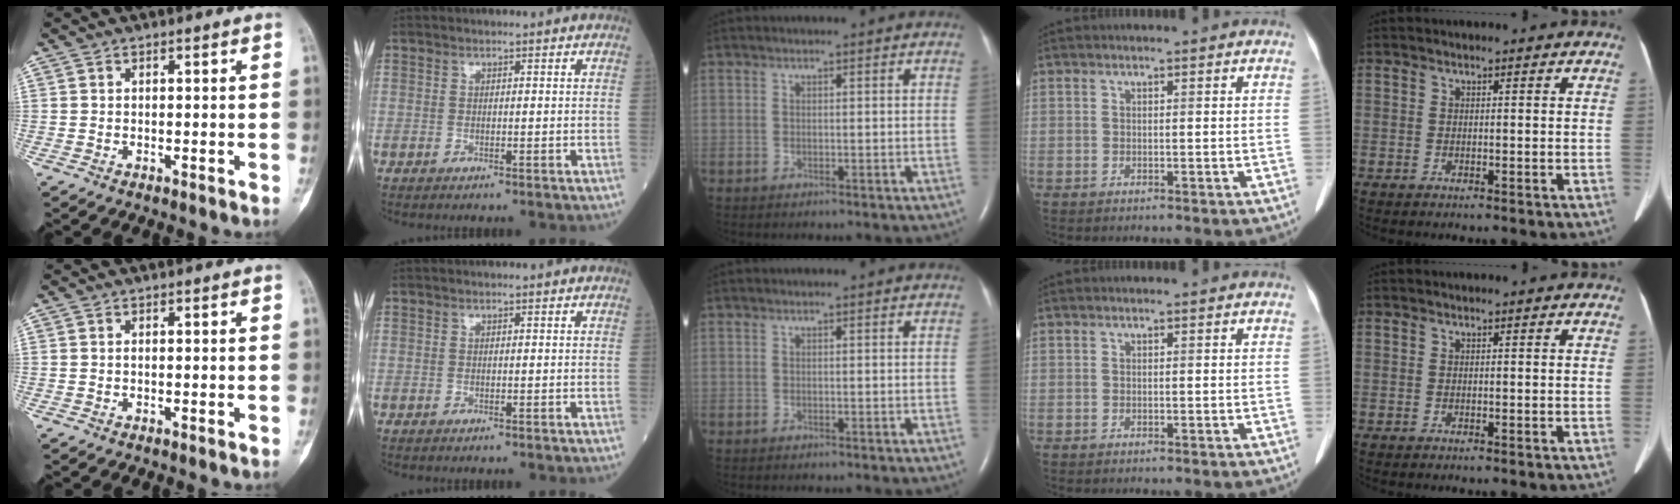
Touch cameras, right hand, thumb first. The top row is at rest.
{}